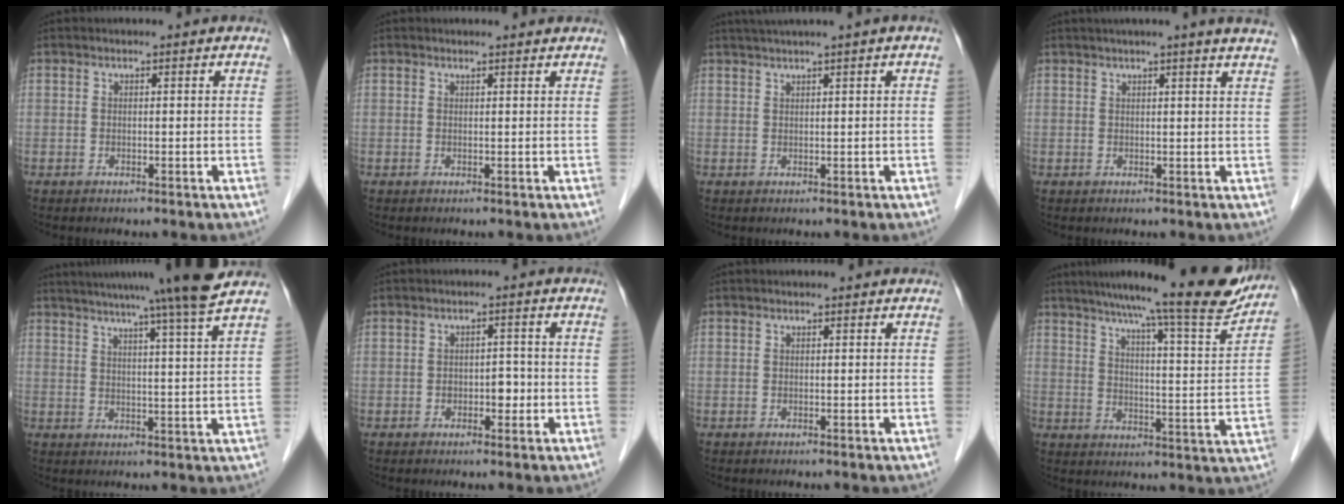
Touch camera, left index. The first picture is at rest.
{"total": 1.4, "force": [1.4, 0.0, 0.0], "torque": [-0.013, -0.001, 0.014]}
{"total": 3.4, "force": [2.2, -0.8, 2.5], "torque": [-0.046, 0.015, 0.044]}
{"total": 7.4, "force": [6.1, -1.1, 4.1], "torque": [-0.046, 0.016, 0.060]}
{"total": 14.4, "force": [12.1, -2.6, 7.3], "torque": [-0.118, -0.024, 0.152]}
{"total": 2.5, "force": [-0.8, 1.5, 1.8], "torque": [-0.023, 0.008, -0.008]}
{"total": 0.0}
{"total": 19.4, "force": [17.0, 1.0, 9.3], "torque": [-0.138, -0.029, 0.224]}